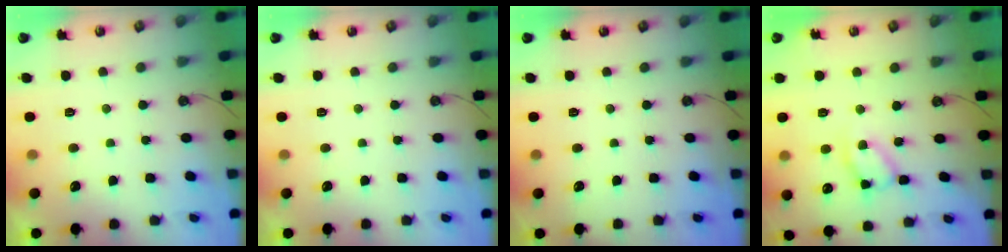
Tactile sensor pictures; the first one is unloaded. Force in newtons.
{"total": 0.0}
{"total": 0.0}
{"total": 13.2, "press": 13.2, "slide": 1.0}